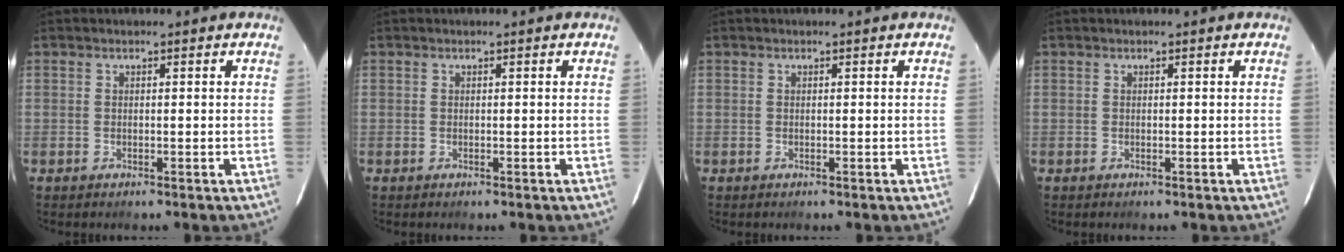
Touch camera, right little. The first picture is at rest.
{"total": 0.0}
{"total": 0.0}
{"total": 0.0}